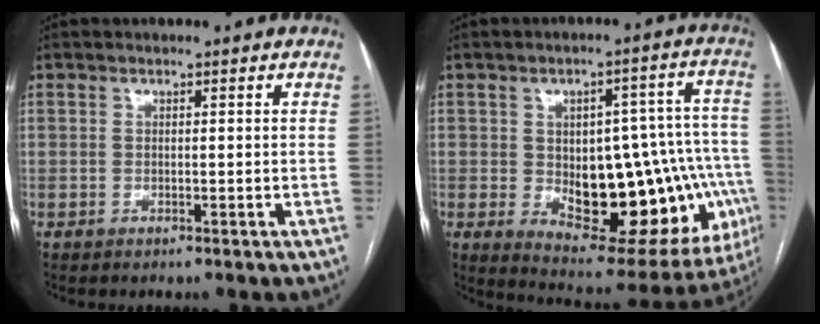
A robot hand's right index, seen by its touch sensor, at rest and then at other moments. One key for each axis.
{"total": 24.0, "fx": -4.3, "fy": 11.2, "fz": 20.8, "tx": -0.215, "ty": 0.029, "tz": -0.029}